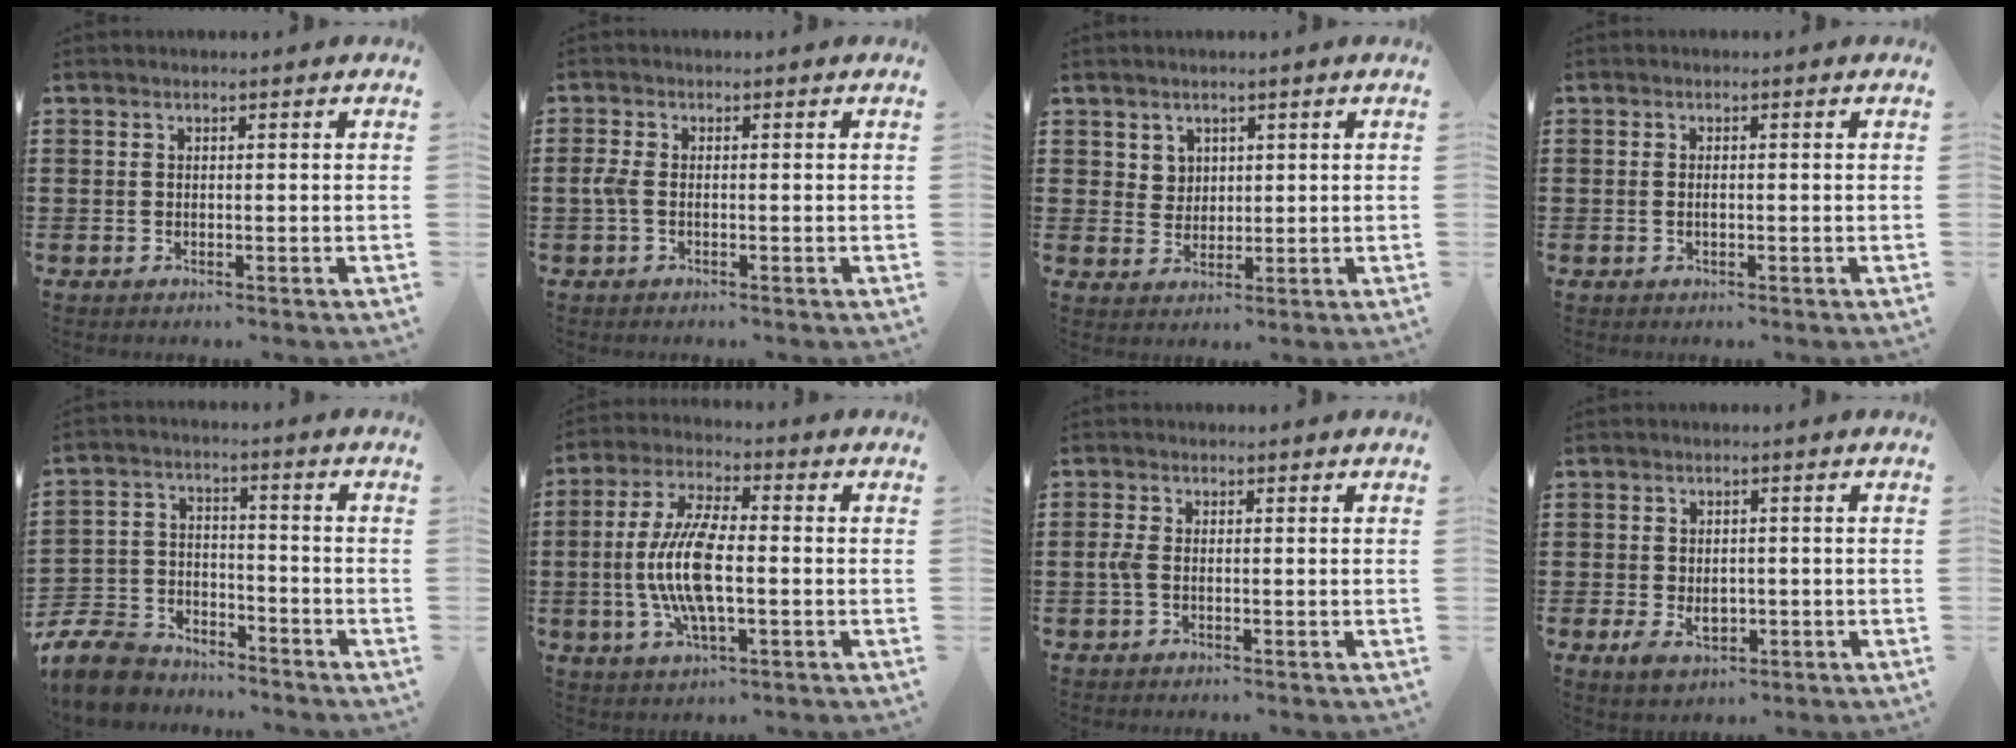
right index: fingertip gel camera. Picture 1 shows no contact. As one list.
[{"total": 2.1, "force": [-0.5, 0.9, 1.8], "torque": [-0.048, -0.005, -0.015]}, {"total": 2.8, "force": [1.7, 2.2, 0.5], "torque": [-0.019, 0.007, 0.033]}, {"total": 0.9, "force": [-0.1, 0.3, 0.8], "torque": [-0.017, -0.001, -0.002]}, {"total": 8.5, "force": [-7.9, 2.4, 2.0], "torque": [-0.061, 0.013, -0.157]}, {"total": 10.9, "force": [-1.4, 3.8, 10.1], "torque": [-0.227, -0.014, -0.031]}, {"total": 1.8, "force": [-0.4, 0.7, 1.6], "torque": [-0.045, -0.006, -0.012]}, {"total": 3.5, "force": [-0.6, 2.4, 2.6], "torque": [-0.033, -0.002, -0.015]}]